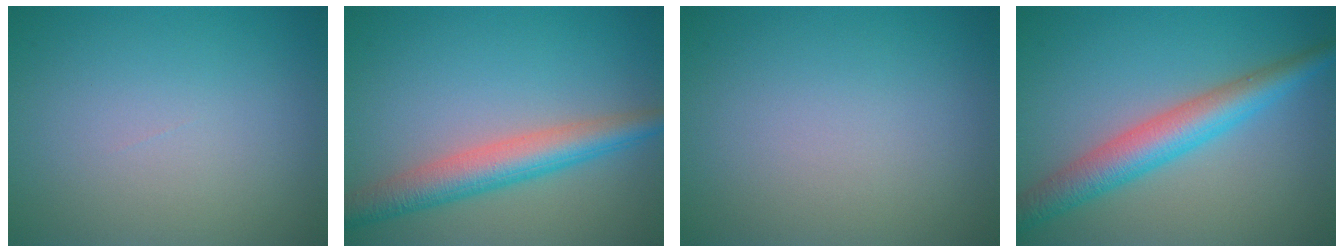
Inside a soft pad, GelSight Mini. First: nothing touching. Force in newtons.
{"total": 5.1, "press": 5.1, "slide": 0.1}
{"total": 0.0}
{"total": 5.3, "press": 5.3, "slide": 0.0}